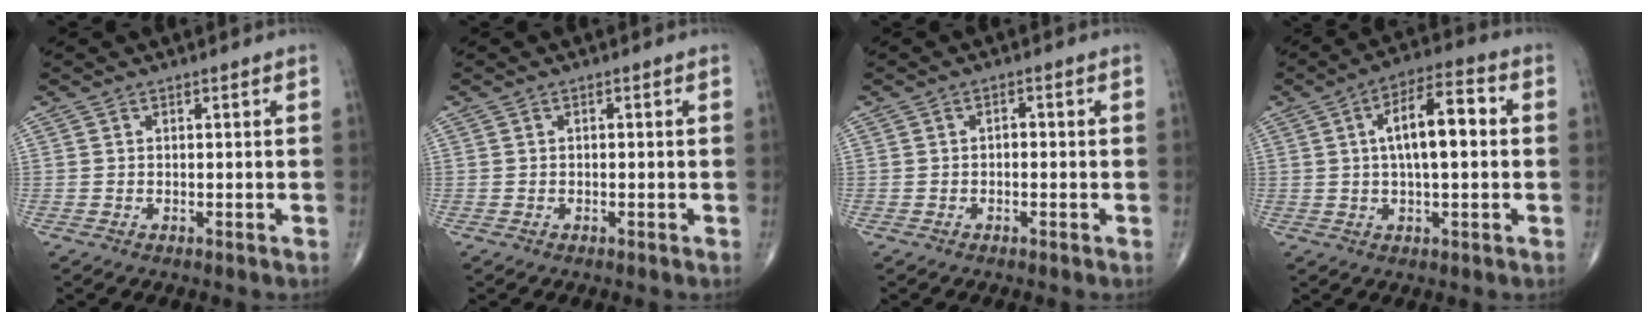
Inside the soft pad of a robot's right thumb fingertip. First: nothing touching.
{"total": 0.0}
{"total": 1.2, "force": [-0.3, 0.8, 0.9], "torque": [-0.005, 0.007, -0.008]}
{"total": 11.3, "force": [1.4, 4.2, 10.5], "torque": [-0.169, 0.026, 0.014]}